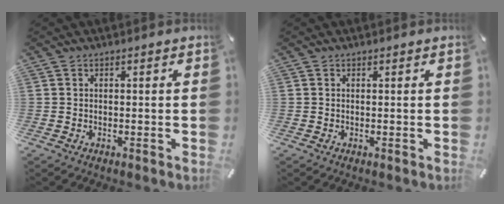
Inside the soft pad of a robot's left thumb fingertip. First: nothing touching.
{"total": 0.0}